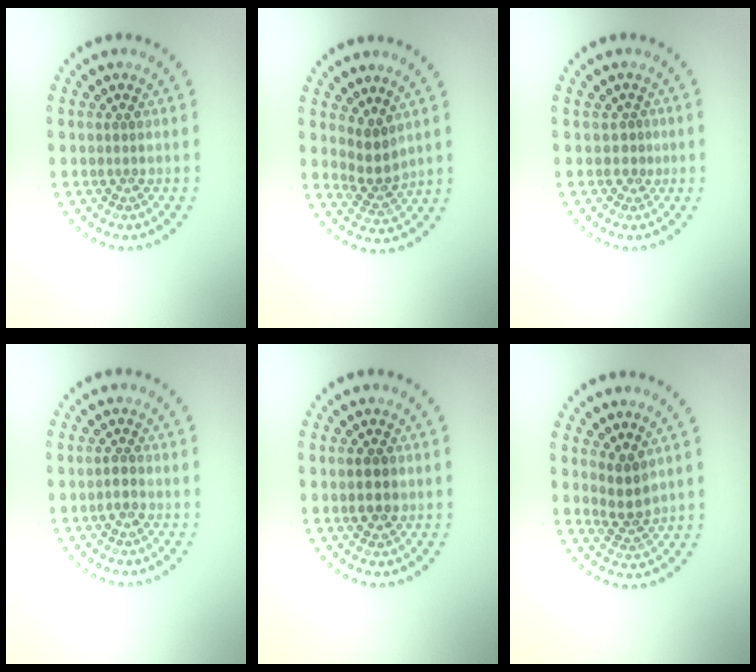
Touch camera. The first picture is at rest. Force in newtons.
{"total": 2.6, "press": 2.0, "slide": 1.6}
{"total": 0.8, "press": 0.6, "slide": 0.5}
{"total": 1.1, "press": 1.0, "slide": 0.5}
{"total": 2.6, "press": 2.6, "slide": 0.3}
{"total": 2.5, "press": 2.0, "slide": 1.5}